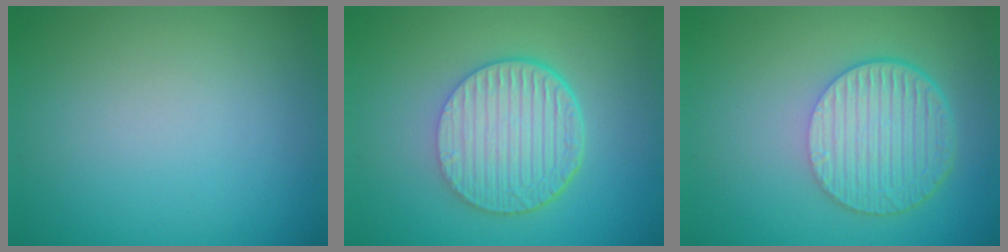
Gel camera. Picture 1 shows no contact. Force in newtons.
{"total": 6.7, "press": 4.6, "slide": 4.9}
{"total": 6.5, "press": 4.5, "slide": 4.7}